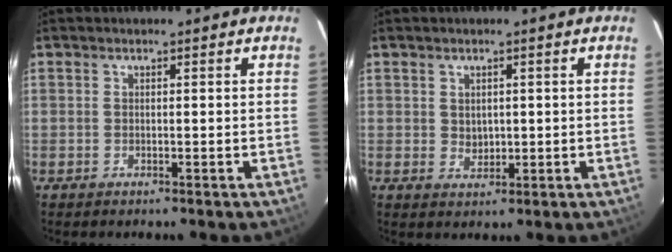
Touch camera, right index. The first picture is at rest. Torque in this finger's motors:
{"motor_torque": [0.02, 0.09, -0.01, 0.00]}